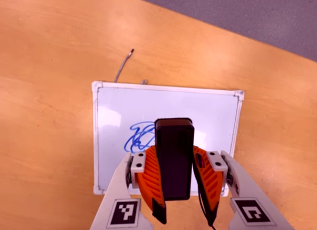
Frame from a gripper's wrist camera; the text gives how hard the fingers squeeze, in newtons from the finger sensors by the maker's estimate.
{"total": 6.3, "left": 5.4, "right": 7.1}